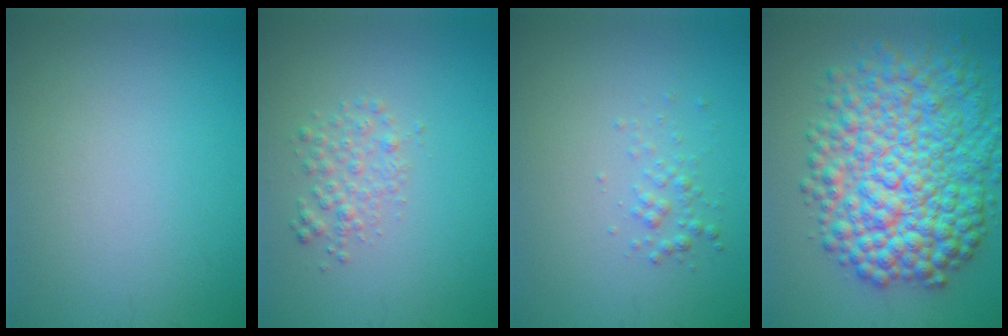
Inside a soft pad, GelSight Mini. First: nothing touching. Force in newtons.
{"total": 2.0, "press": 2.0, "slide": 0.1}
{"total": 1.2, "press": 1.2, "slide": 0.1}
{"total": 11.7, "press": 11.7, "slide": 0.2}